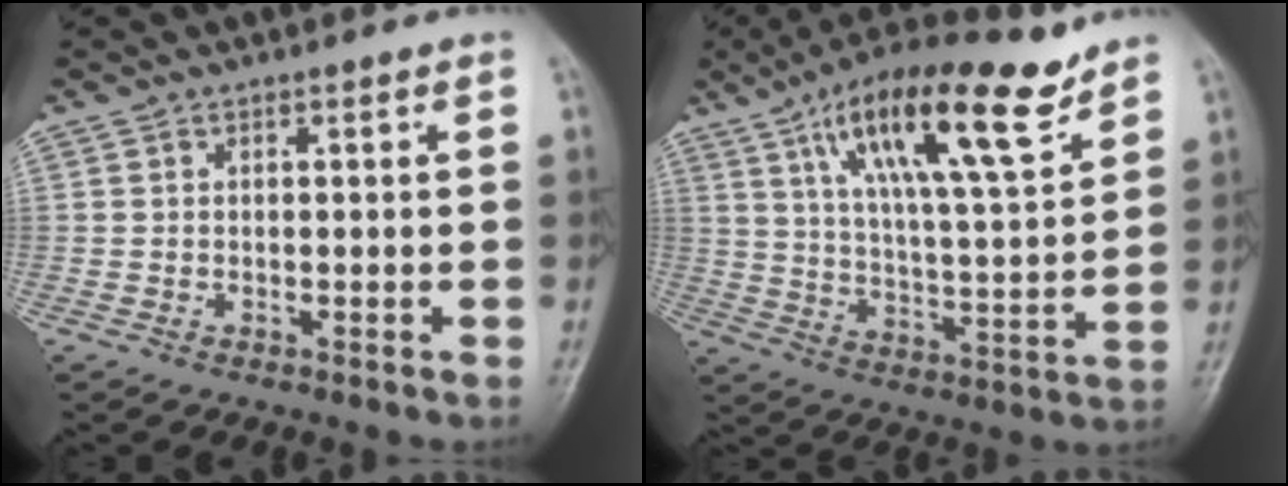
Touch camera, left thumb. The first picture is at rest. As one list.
[{"total": 19.6, "force": [11.6, 5.2, 14.9], "torque": [-0.226, -0.041, 0.199]}]